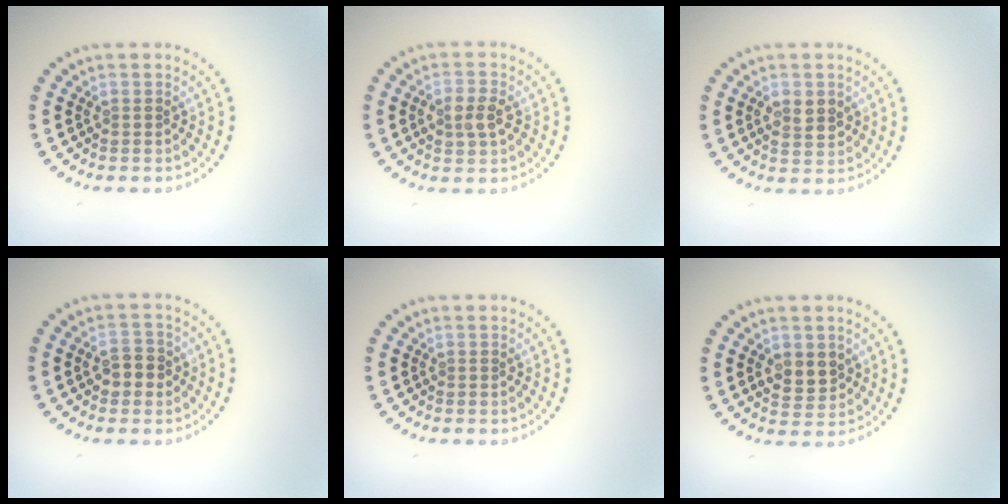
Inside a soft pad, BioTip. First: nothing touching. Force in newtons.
{"total": 2.4, "press": 2.4, "slide": 0.4}
{"total": 2.4, "press": 2.4, "slide": 0.2}
{"total": 2.5, "press": 2.5, "slide": 0.4}
{"total": 0.0}
{"total": 2.6, "press": 2.5, "slide": 0.6}